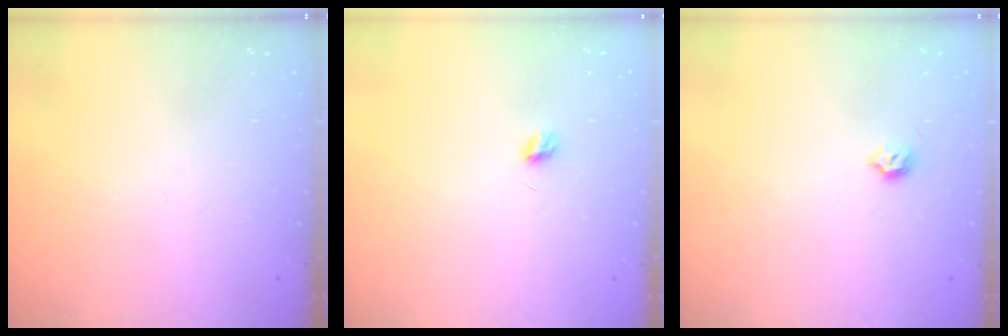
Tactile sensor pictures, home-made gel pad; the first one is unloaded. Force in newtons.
{"total": 3.9, "press": 3.9, "slide": 0.3}
{"total": 4.0, "press": 3.9, "slide": 0.7}